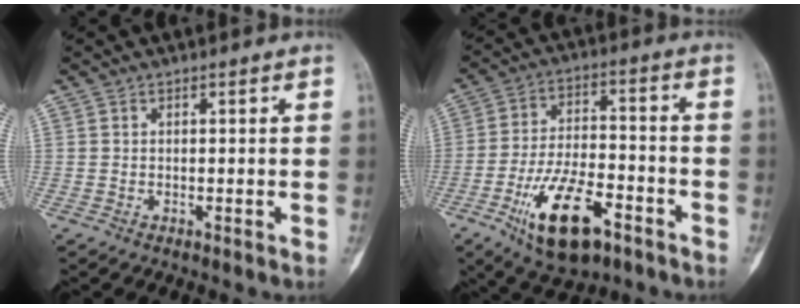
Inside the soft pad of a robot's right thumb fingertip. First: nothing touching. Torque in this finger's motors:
{"motor_torque": [0.22, 0.42, 1.44, -0.65, 0.21]}